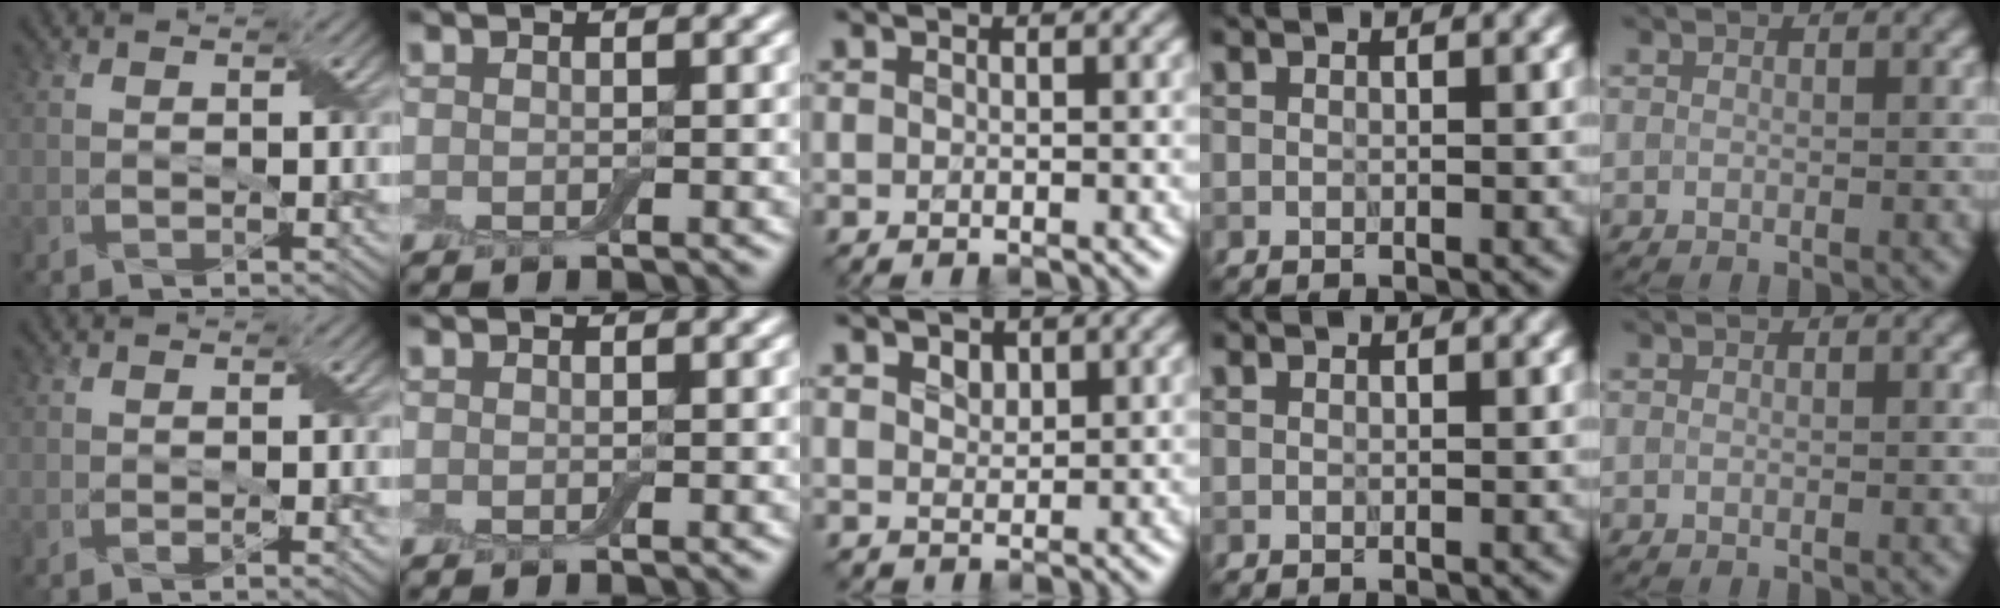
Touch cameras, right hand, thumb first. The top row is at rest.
{"thumb": {"total": 1.1, "force": [-0.3, 0.2, 1.0], "torque": [-0.014, 0.000, -0.007]}, "middle": {"total": 1.2, "force": [0.8, 0.8, 0.4], "torque": [-0.006, -0.003, 0.015]}}